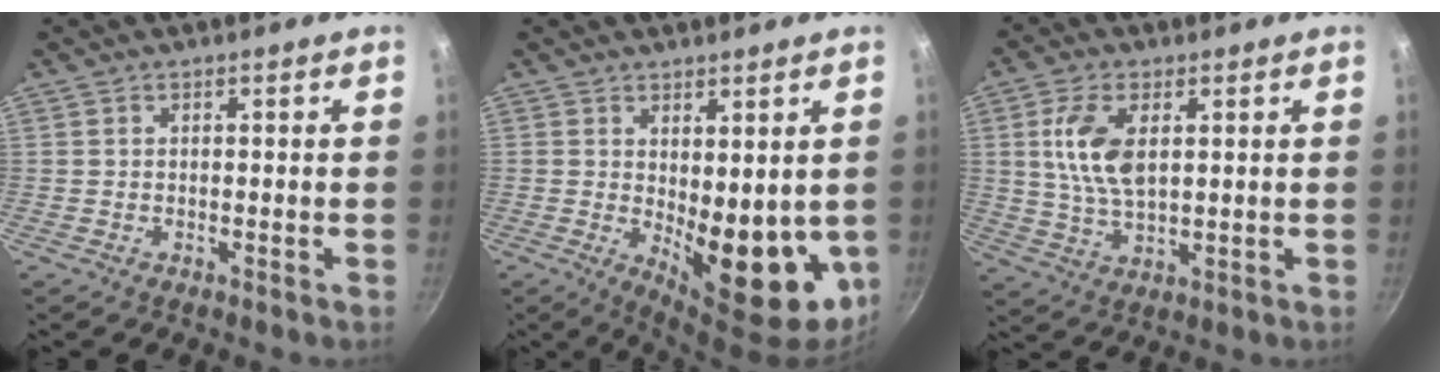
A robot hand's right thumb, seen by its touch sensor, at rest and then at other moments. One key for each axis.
{"total": 13.9, "fx": 0.0, "fy": 6.5, "fz": 12.2, "tx": -0.141, "ty": -0.029, "tz": 0.018}
{"total": 9.7, "fx": 2.4, "fy": 5.1, "fz": 8.0, "tx": -0.152, "ty": -0.008, "tz": 0.046}